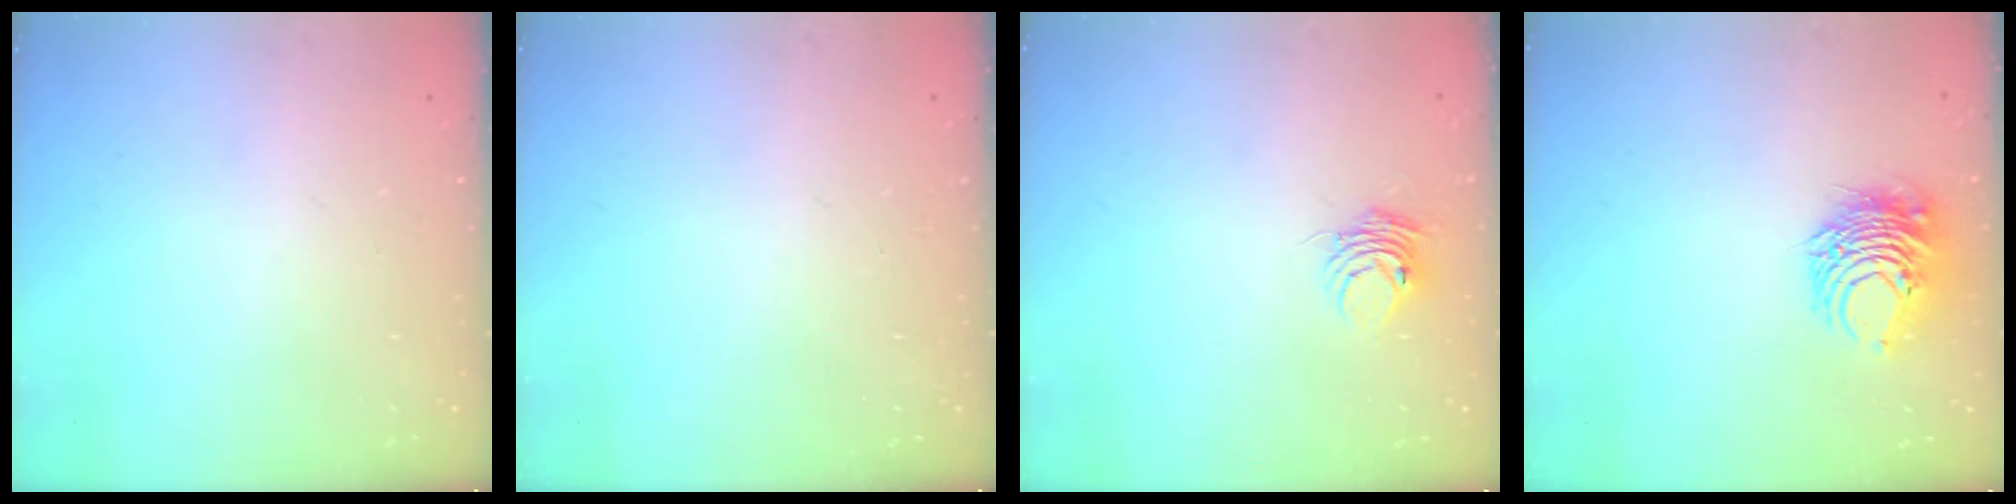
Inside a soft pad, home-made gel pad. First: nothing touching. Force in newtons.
{"total": 0.0}
{"total": 4.8, "press": 4.8, "slide": 0.3}
{"total": 8.8, "press": 8.8, "slide": 0.8}